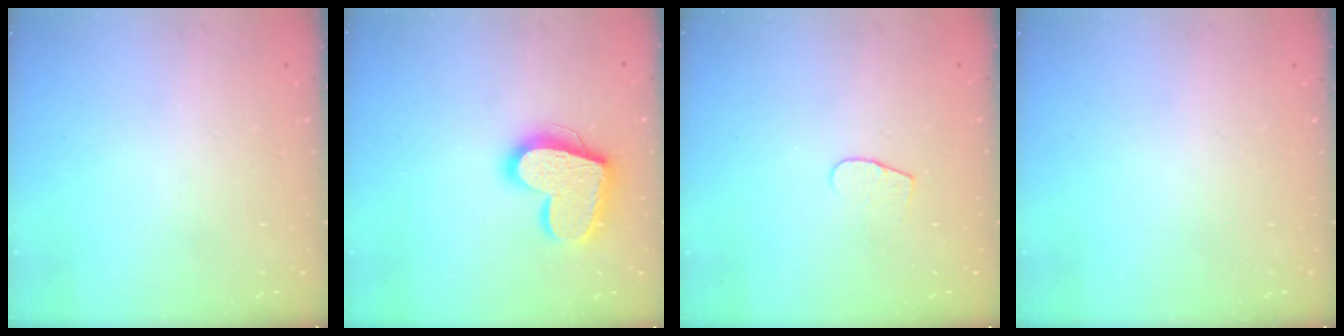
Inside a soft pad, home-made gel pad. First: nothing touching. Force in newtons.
{"total": 17.7, "press": 17.7, "slide": 1.5}
{"total": 4.6, "press": 4.6, "slide": 0.4}
{"total": 0.0}